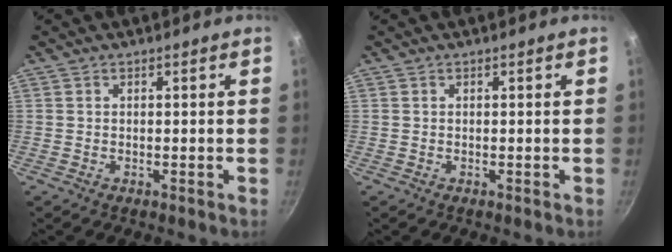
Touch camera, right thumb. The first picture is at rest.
{"total": 0.0}